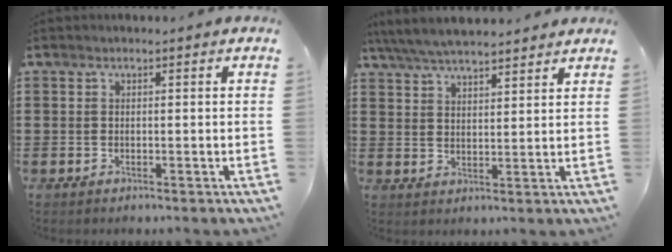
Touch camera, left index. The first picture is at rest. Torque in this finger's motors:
{"motor_torque": [1.04, -1.10, 0.52, 0.20]}